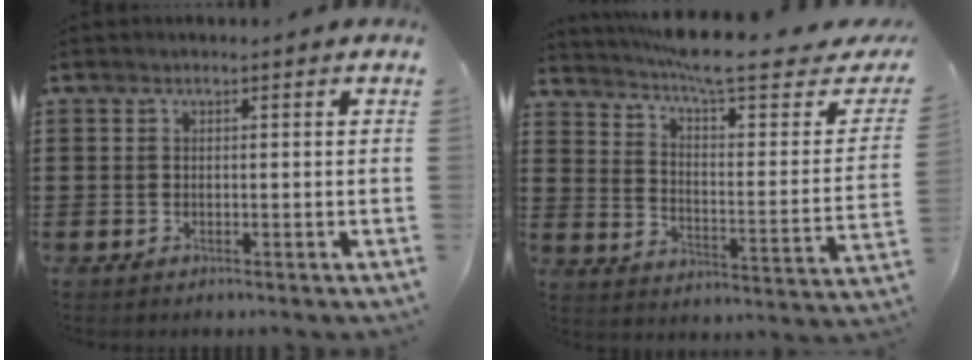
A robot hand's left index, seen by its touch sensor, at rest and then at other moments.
{"total": 9.0, "force": [7.2, 0.6, 5.3], "torque": [-0.120, -0.052, 0.115]}